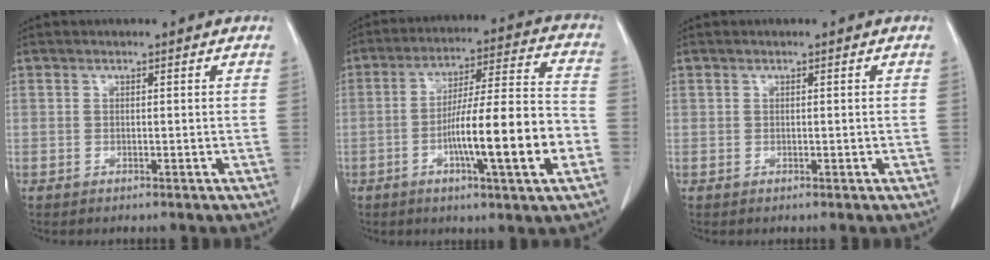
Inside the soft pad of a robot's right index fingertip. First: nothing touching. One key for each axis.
{"total": 16.1, "fx": -4.8, "fy": 0.7, "fz": 15.3, "tx": -0.254, "ty": 0.005, "tz": -0.076}
{"total": 0.0}